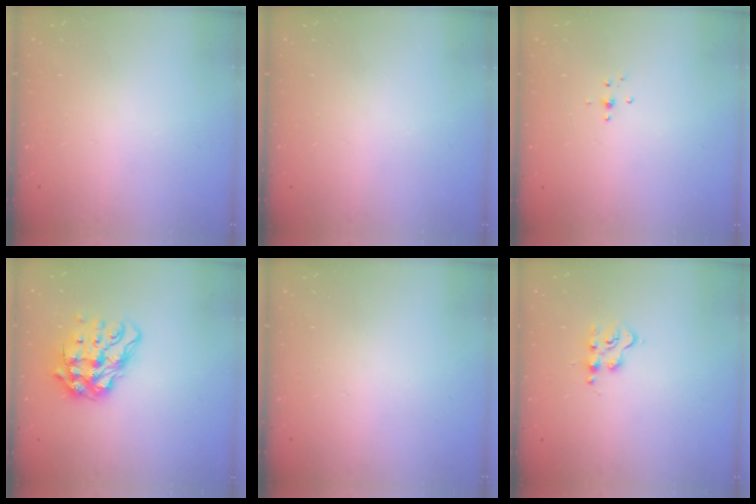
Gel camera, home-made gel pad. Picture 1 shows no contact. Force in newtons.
{"total": 0.0}
{"total": 3.6, "press": 3.5, "slide": 0.6}
{"total": 13.8, "press": 13.7, "slide": 1.7}
{"total": 0.0}
{"total": 3.5, "press": 3.5, "slide": 0.4}